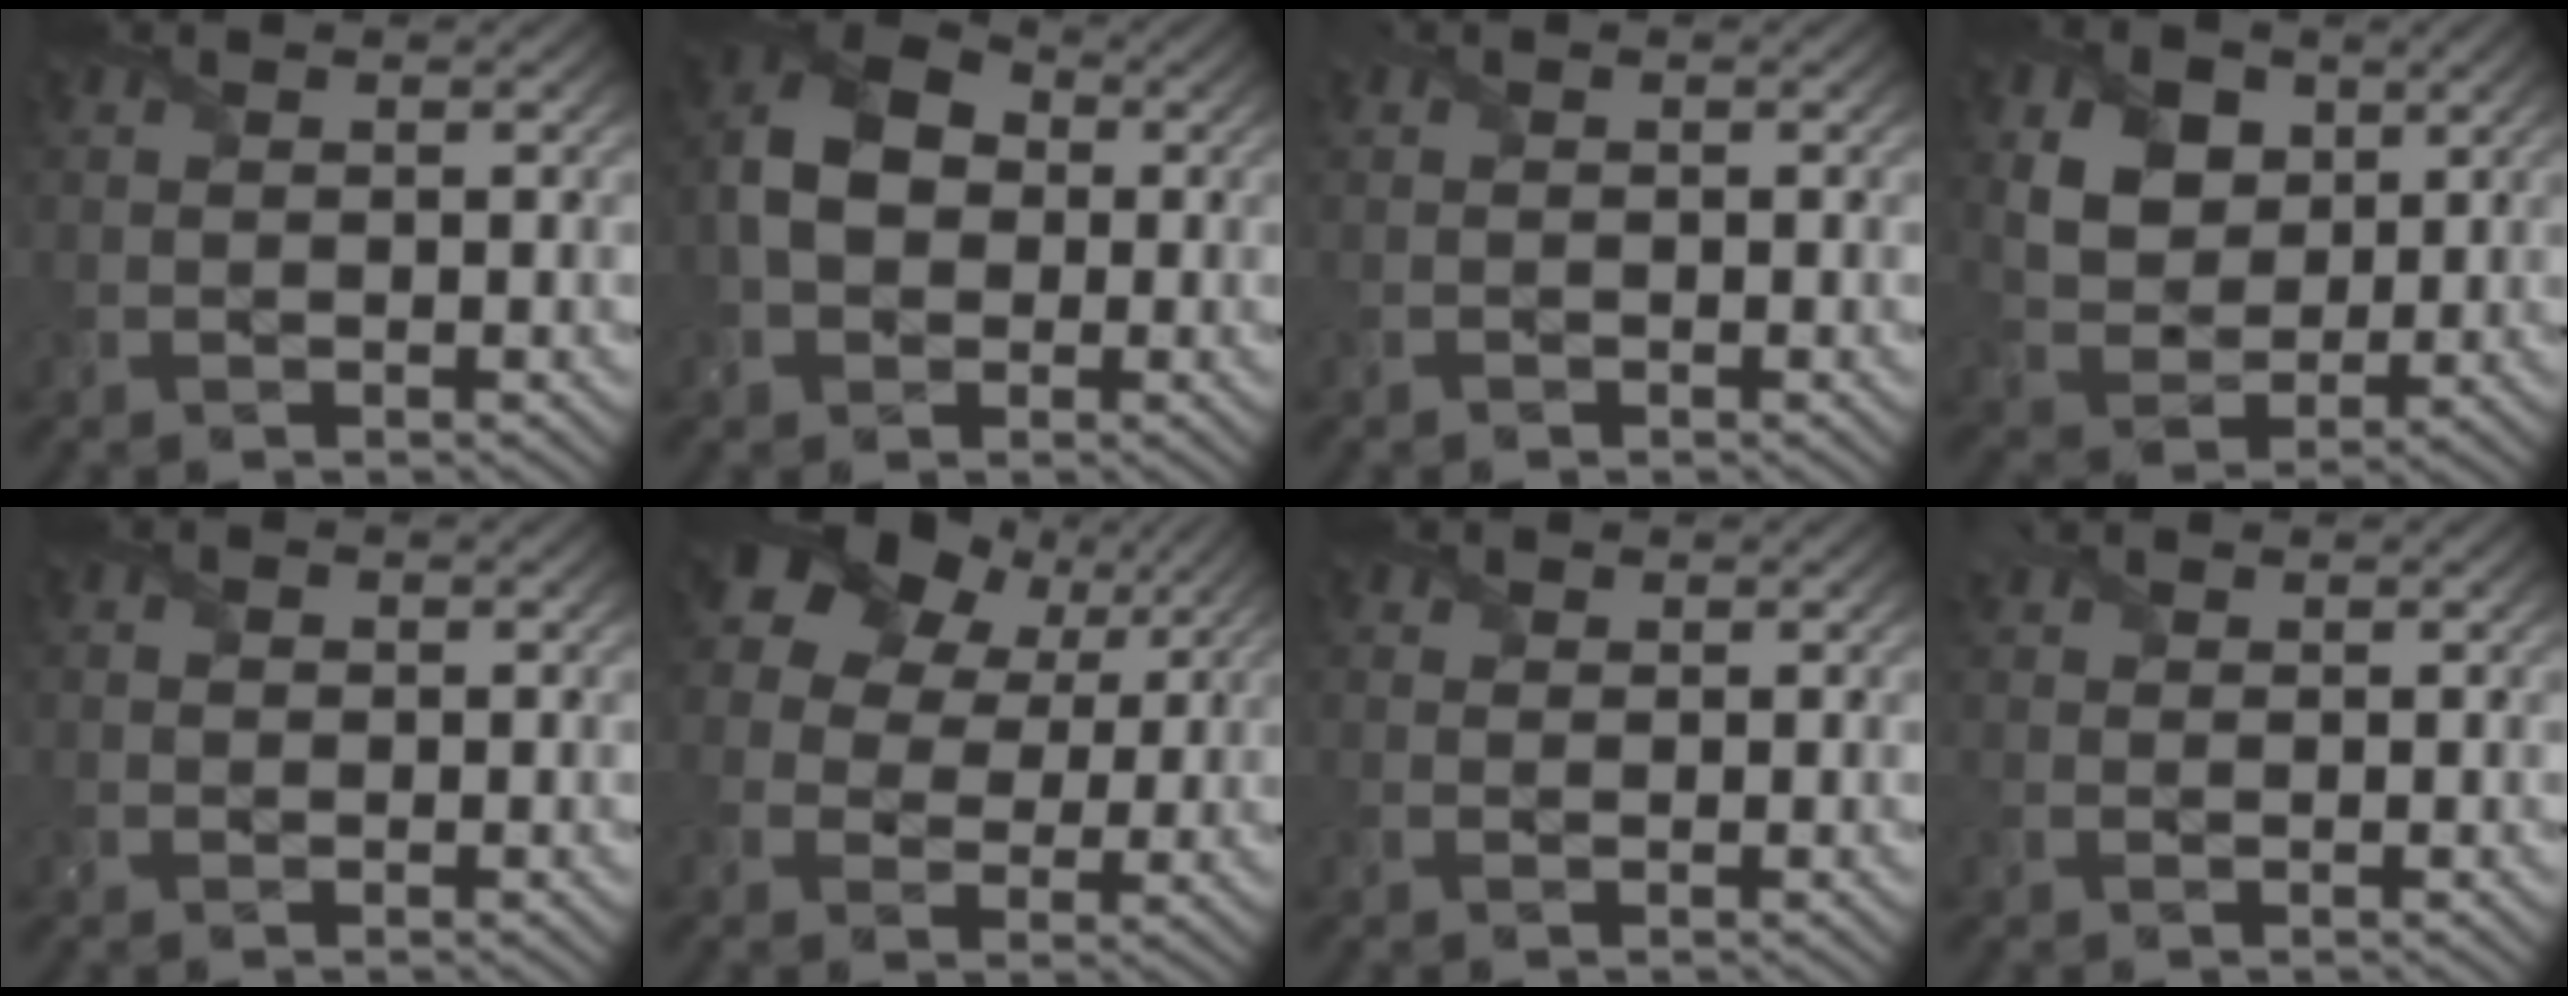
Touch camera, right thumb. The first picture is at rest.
{"total": 7.4, "force": [-0.3, 5.7, 4.8], "torque": [-0.109, 0.010, -0.017]}
{"total": 0.5, "force": [-0.3, 0.4, -0.1], "torque": [0.000, -0.003, -0.012]}
{"total": 10.0, "force": [4.3, 7.4, 5.2], "torque": [-0.158, 0.002, 0.084]}
{"total": 0.7, "force": [0.1, 0.6, 0.2], "torque": [-0.012, -0.002, 0.000]}
{"total": 13.2, "force": [6.5, 9.3, 6.7], "torque": [-0.161, 0.048, 0.110]}
{"total": 1.0, "force": [0.7, 0.6, 0.0], "torque": [-0.005, -0.001, 0.011]}
{"total": 1.7, "force": [1.4, 0.7, 0.5], "torque": [-0.018, 0.009, 0.025]}